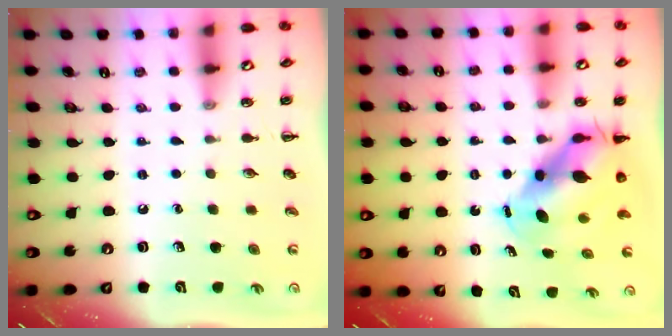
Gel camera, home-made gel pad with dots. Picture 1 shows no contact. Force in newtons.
{"total": 8.4, "press": 8.2, "slide": 1.9}